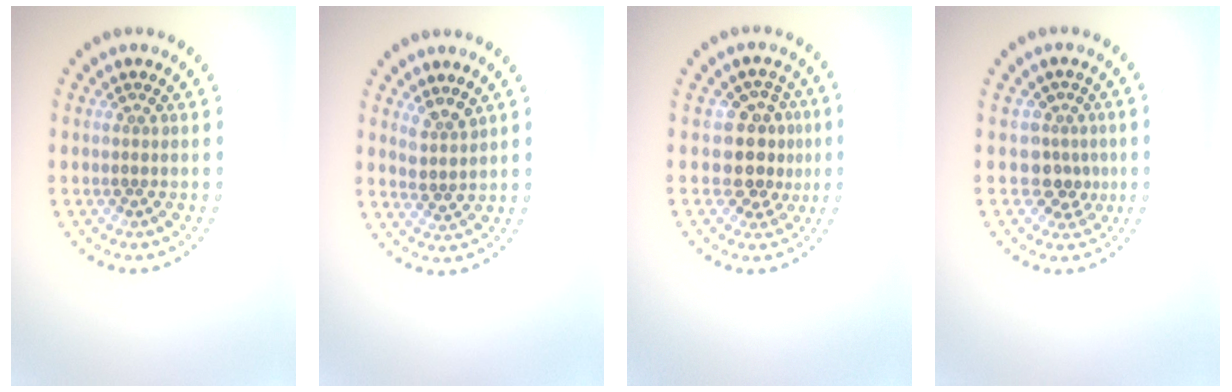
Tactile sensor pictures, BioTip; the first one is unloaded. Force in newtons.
{"total": 2.0, "press": 1.5, "slide": 1.2}
{"total": 3.7, "press": 3.3, "slide": 1.7}
{"total": 2.7, "press": 2.0, "slide": 1.8}